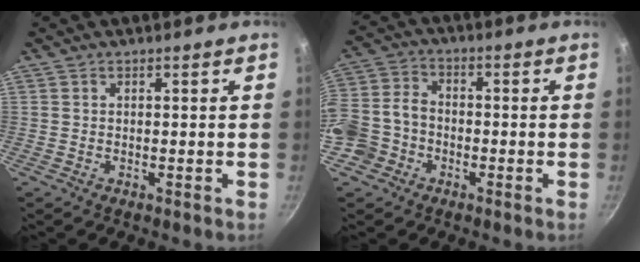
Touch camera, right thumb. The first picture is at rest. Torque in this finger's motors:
{"motor_torque": [0.34, 0.04, 0.50, 0.19, 0.12]}